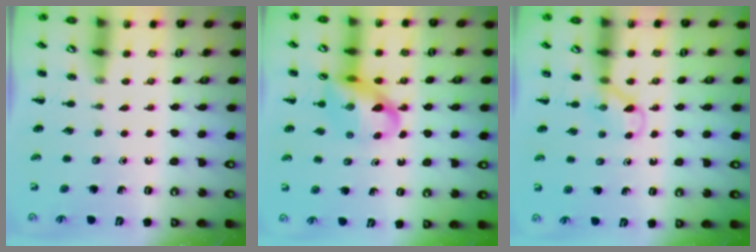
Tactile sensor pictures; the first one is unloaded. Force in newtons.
{"total": 13.4, "press": 12.8, "slide": 4.0}
{"total": 4.1, "press": 4.0, "slide": 1.2}